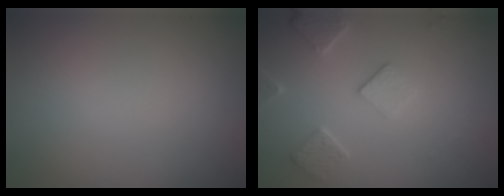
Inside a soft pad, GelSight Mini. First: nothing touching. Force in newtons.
{"total": 2.8, "press": 2.7, "slide": 0.6}